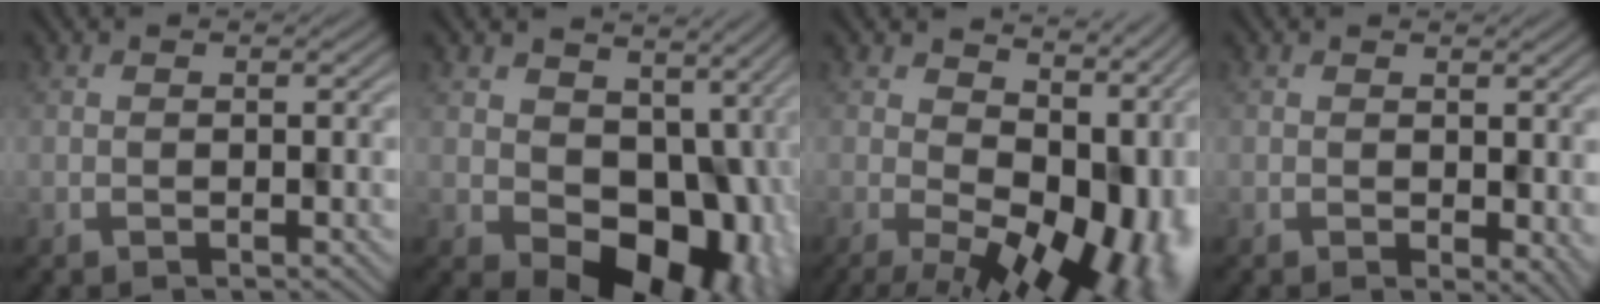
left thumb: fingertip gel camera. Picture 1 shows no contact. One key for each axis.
{"total": 11.4, "fx": 0.3, "fy": 8.5, "fz": 7.7, "tx": -0.109, "ty": -0.036, "tz": 0.021}
{"total": 15.5, "fx": -0.8, "fy": 9.0, "fz": 12.6, "tx": -0.163, "ty": -0.035, "tz": 0.024}
{"total": 2.3, "fx": -0.2, "fy": 1.2, "fz": 2.0, "tx": -0.026, "ty": -0.008, "tz": 0.008}